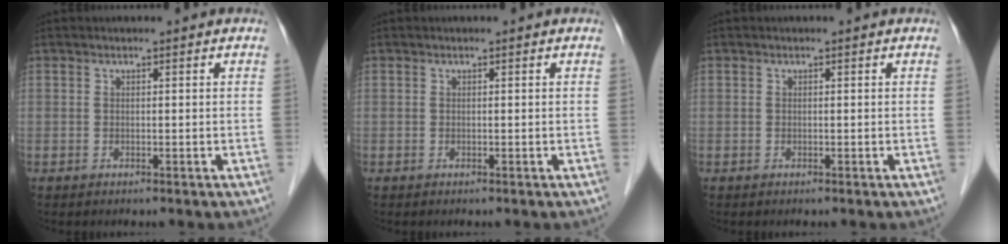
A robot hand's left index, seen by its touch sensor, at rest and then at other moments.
{"total": 0.0}
{"total": 0.0}